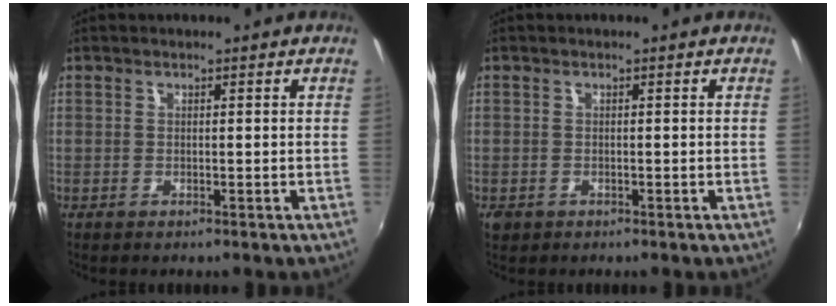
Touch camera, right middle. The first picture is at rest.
{"total": 1.7, "force": [-0.7, 1.3, 0.7], "torque": [-0.015, -0.005, -0.011]}